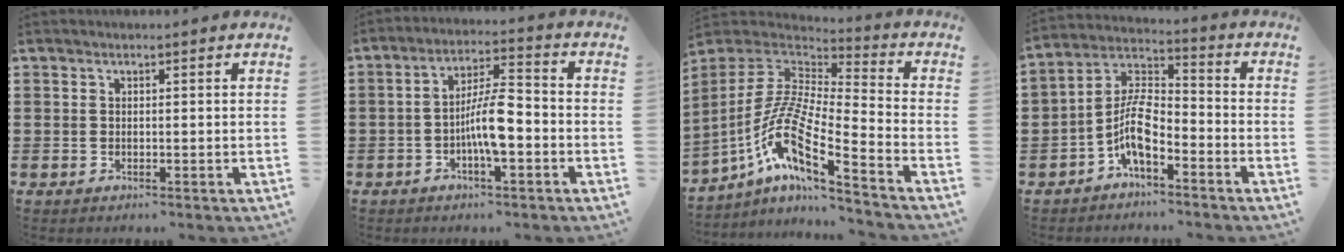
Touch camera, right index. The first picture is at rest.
{"total": 7.9, "force": [-2.1, 2.1, 7.4], "torque": [-0.146, 0.000, -0.043]}
{"total": 10.9, "force": [-5.9, 1.8, 9.0], "torque": [-0.209, -0.027, -0.131]}
{"total": 7.8, "force": [-4.0, 3.5, 5.7], "torque": [-0.127, 0.004, -0.080]}